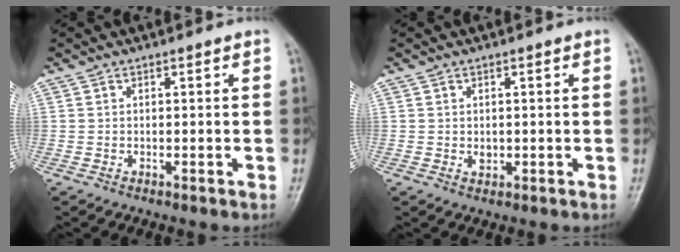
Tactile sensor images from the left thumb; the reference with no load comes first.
{"total": 1.4, "force": [0.0, 1.1, 0.8], "torque": [-0.009, -0.001, 0.003]}